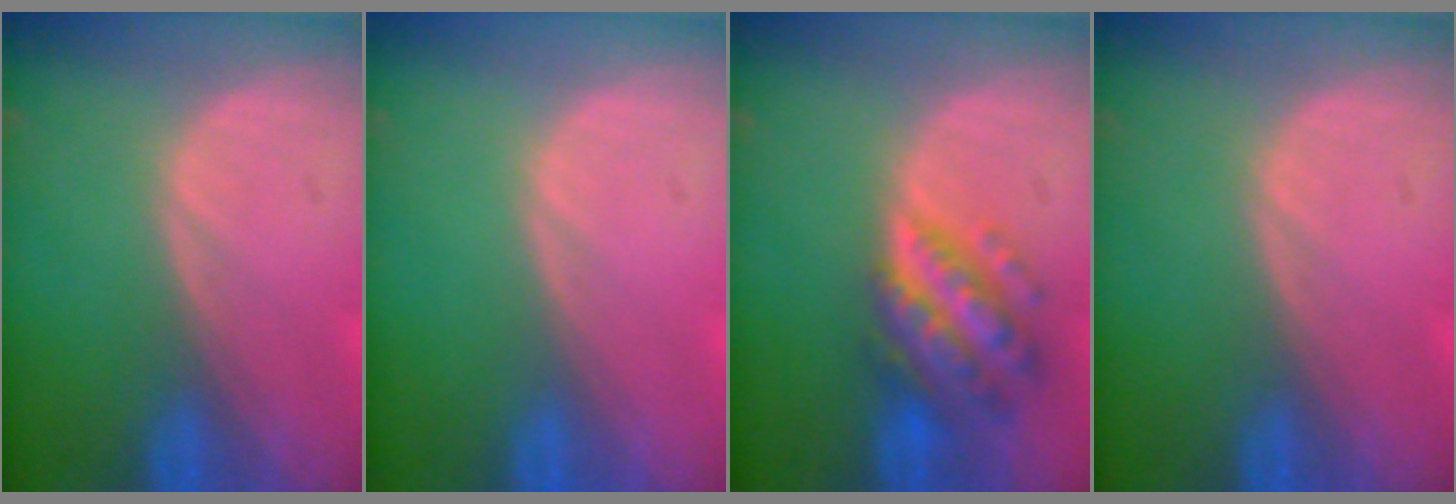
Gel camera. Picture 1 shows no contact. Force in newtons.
{"total": 0.0}
{"total": 7.4, "press": 7.4, "slide": 0.5}
{"total": 0.0}